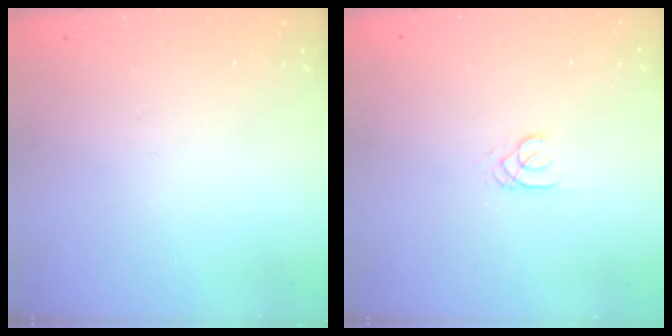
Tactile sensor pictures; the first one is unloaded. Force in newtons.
{"total": 1.7, "press": 1.7, "slide": 0.2}